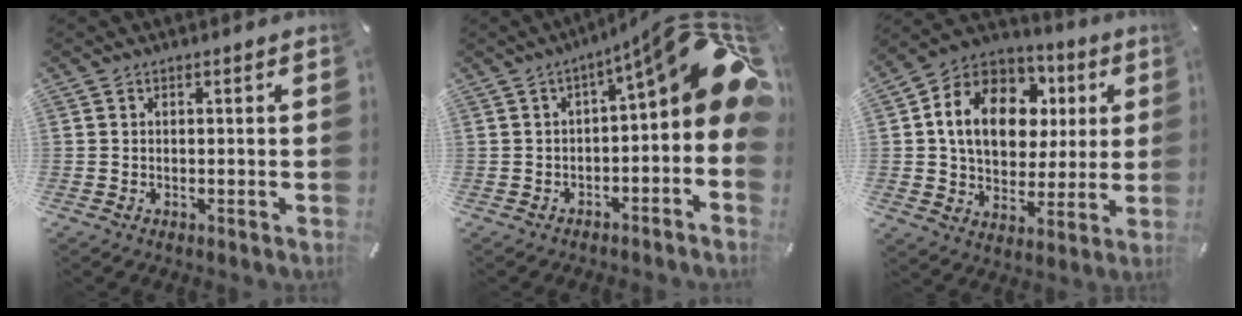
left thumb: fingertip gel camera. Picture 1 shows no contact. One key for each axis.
{"total": 16.2, "fx": 4.4, "fy": 4.8, "fz": 14.8, "tx": -0.191, "ty": -0.034, "tz": 0.068}
{"total": 15.6, "fx": 3.5, "fy": 12.3, "fz": 9.0, "tx": -0.174, "ty": -0.003, "tz": 0.063}